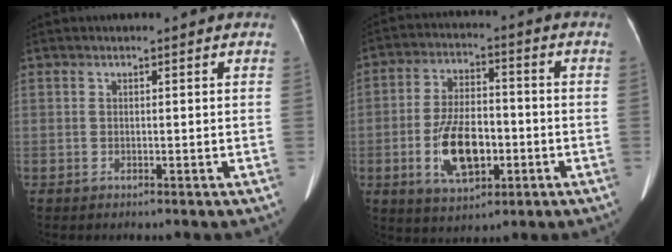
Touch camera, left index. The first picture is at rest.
{"total": 10.7, "force": [-3.1, 5.2, 8.8], "torque": [-0.176, 0.005, -0.049]}